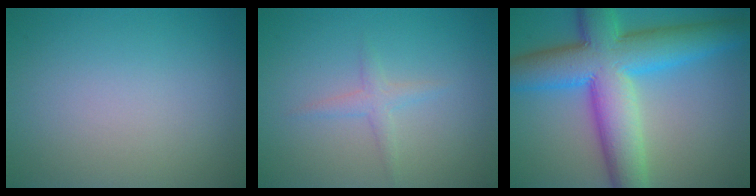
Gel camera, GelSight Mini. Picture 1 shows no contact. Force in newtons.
{"total": 1.4, "press": 1.4, "slide": 0.0}
{"total": 12.0, "press": 12.0, "slide": 0.2}